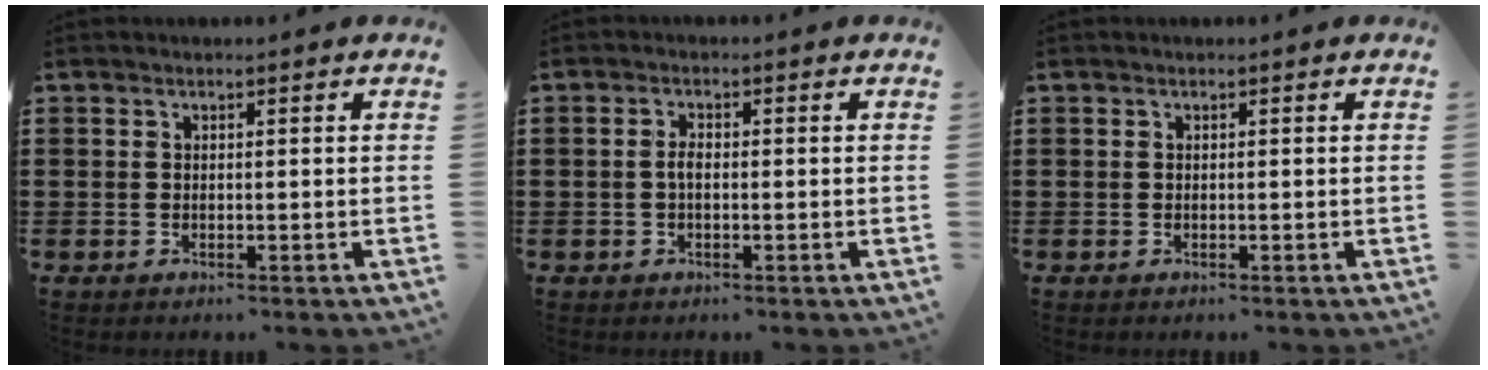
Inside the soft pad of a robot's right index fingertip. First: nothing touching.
{"total": 1.9, "force": [-0.3, 0.8, 1.7], "torque": [-0.039, -0.002, -0.009]}
{"total": 0.0}